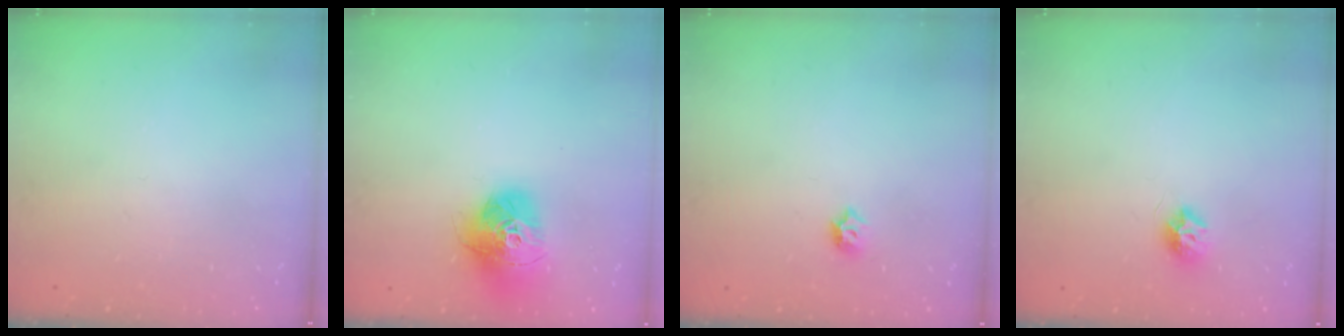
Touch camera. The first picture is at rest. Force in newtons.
{"total": 17.0, "press": 16.9, "slide": 1.5}
{"total": 3.8, "press": 3.8, "slide": 0.8}
{"total": 7.6, "press": 7.6, "slide": 0.2}